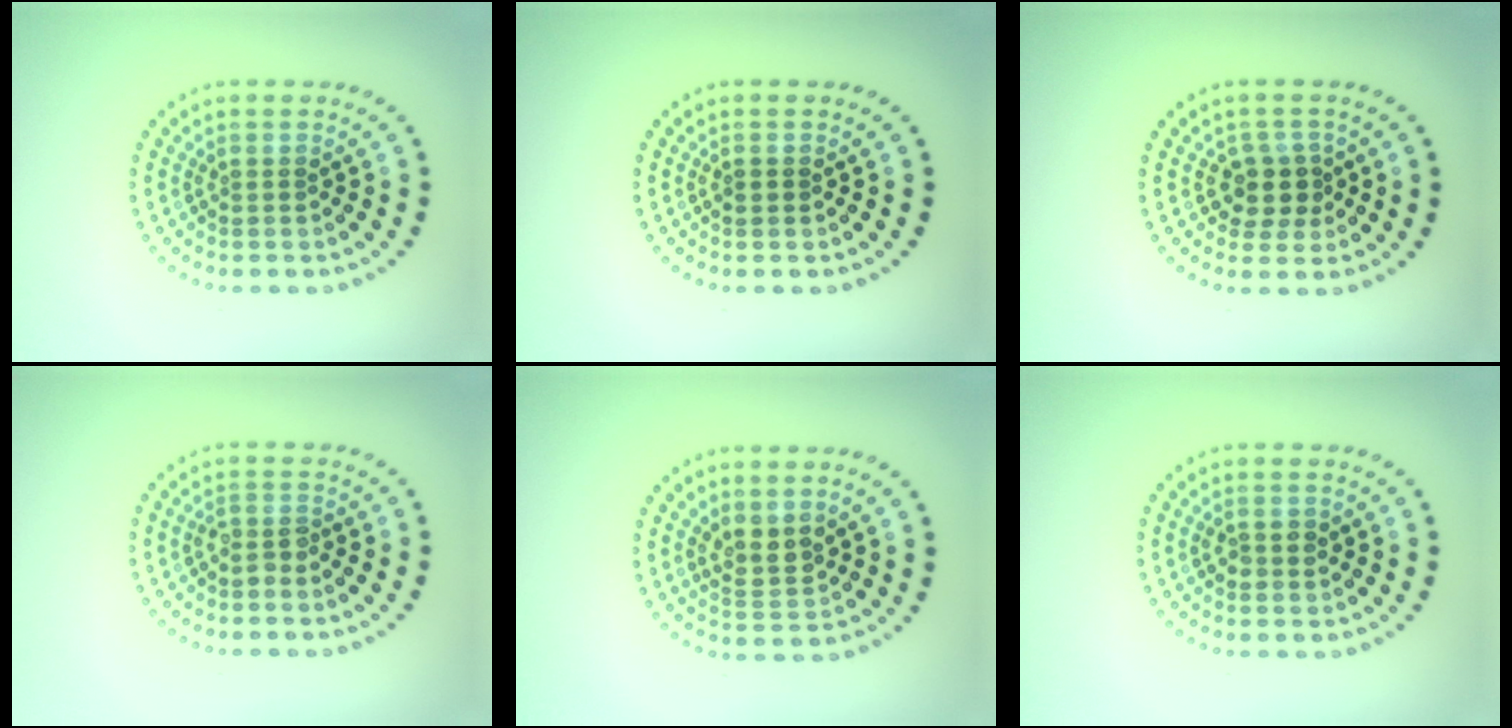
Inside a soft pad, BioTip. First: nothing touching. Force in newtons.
{"total": 0.7, "press": 0.7, "slide": 0.1}
{"total": 2.6, "press": 2.4, "slide": 1.1}
{"total": 1.3, "press": 1.0, "slide": 0.9}
{"total": 2.3, "press": 2.0, "slide": 1.2}
{"total": 1.4, "press": 1.4, "slide": 0.2}